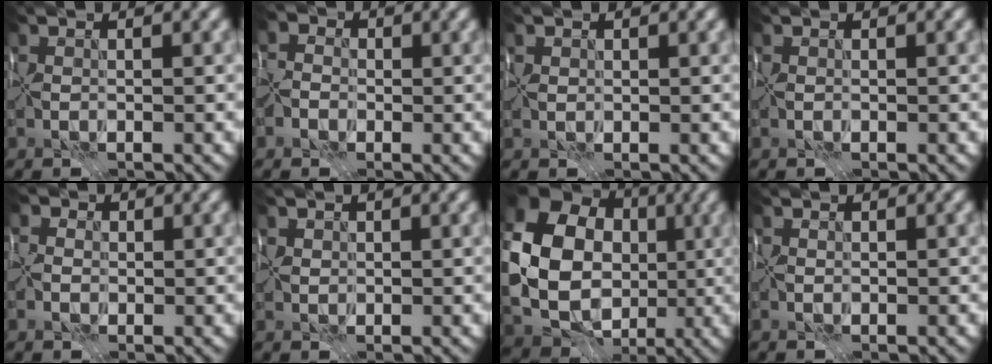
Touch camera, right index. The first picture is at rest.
{"total": 3.6, "force": [-0.5, 3.4, 1.1], "torque": [-0.003, 0.021, -0.044]}
{"total": 0.5, "force": [0.4, 0.1, -0.4], "torque": [0.005, 0.005, 0.007]}
{"total": 0.0}
{"total": 4.5, "force": [1.3, 4.0, 1.8], "torque": [-0.016, 0.030, -0.014]}
{"total": 1.0, "force": [0.6, 0.7, -0.2], "torque": [-0.002, -0.002, 0.021]}
{"total": 14.9, "force": [0.2, 12.6, 8.0], "torque": [-0.173, -0.007, 0.000]}
{"total": 0.0}